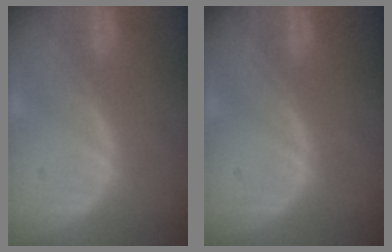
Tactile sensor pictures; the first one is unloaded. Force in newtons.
{"total": 0.0}